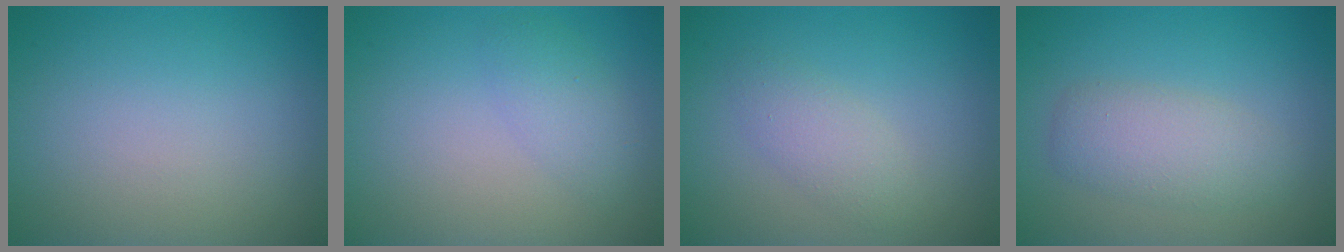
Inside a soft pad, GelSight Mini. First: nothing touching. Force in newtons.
{"total": 2.0, "press": 2.0, "slide": 0.2}
{"total": 2.1, "press": 2.1, "slide": 0.1}
{"total": 3.4, "press": 3.4, "slide": 0.1}